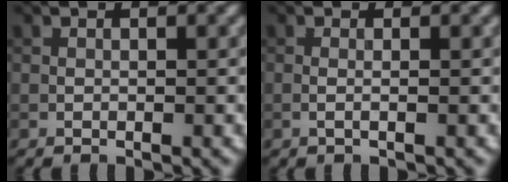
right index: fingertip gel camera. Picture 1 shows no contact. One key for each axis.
{"total": 0.8, "fx": -0.1, "fy": 0.2, "fz": 0.8, "tx": -0.015, "ty": -0.003, "tz": -0.006}